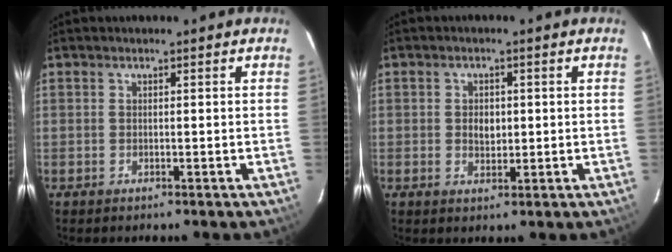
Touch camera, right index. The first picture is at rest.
{"total": 2.9, "force": [0.0, 2.2, 1.9], "torque": [-0.030, 0.004, 0.001]}